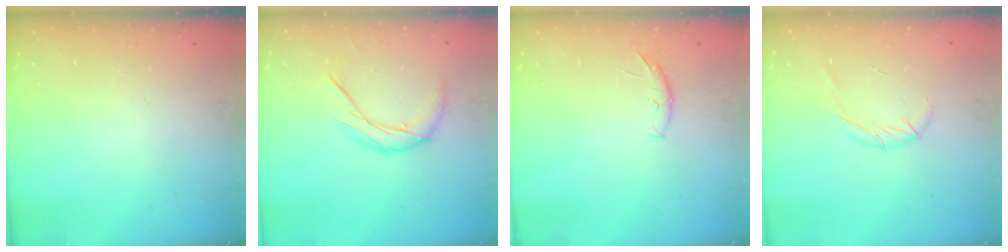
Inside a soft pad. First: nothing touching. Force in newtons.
{"total": 9.2, "press": 9.2, "slide": 0.4}
{"total": 5.6, "press": 5.6, "slide": 0.6}
{"total": 5.7, "press": 5.5, "slide": 1.4}